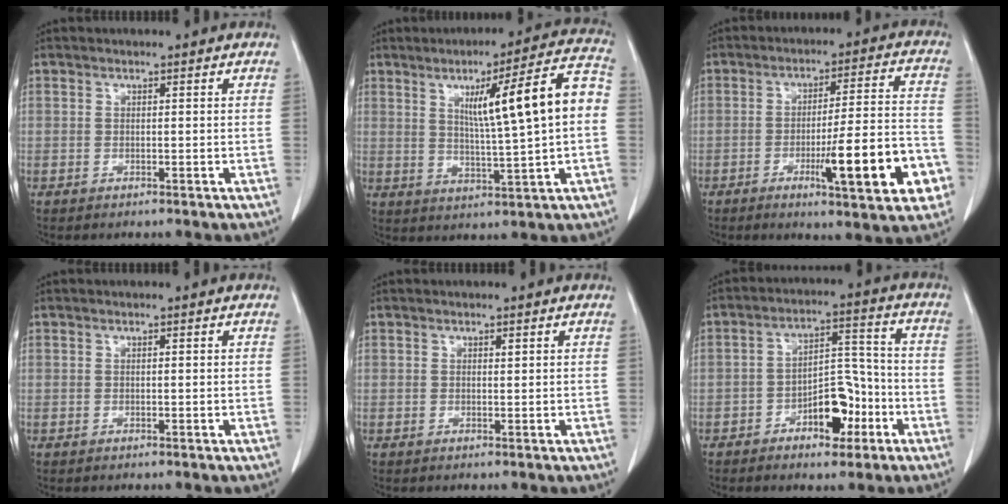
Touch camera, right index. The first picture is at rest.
{"total": 14.2, "force": [2.0, 0.2, 14.1], "torque": [-0.206, 0.022, 0.032]}
{"total": 14.9, "force": [-5.5, 1.7, 13.8], "torque": [-0.196, 0.004, -0.074]}
{"total": 0.0}
{"total": 1.4, "force": [0.5, 0.9, 0.9], "torque": [-0.012, -0.002, 0.006]}
{"total": 8.6, "force": [-4.1, 4.2, 6.3], "torque": [-0.099, 0.026, -0.061]}